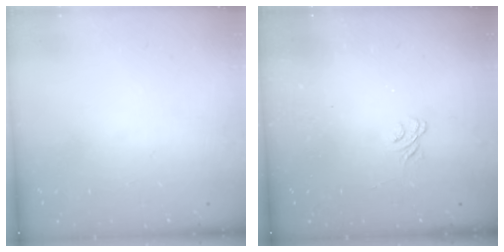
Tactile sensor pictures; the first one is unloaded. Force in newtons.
{"total": 1.9, "press": 1.5, "slide": 1.1}